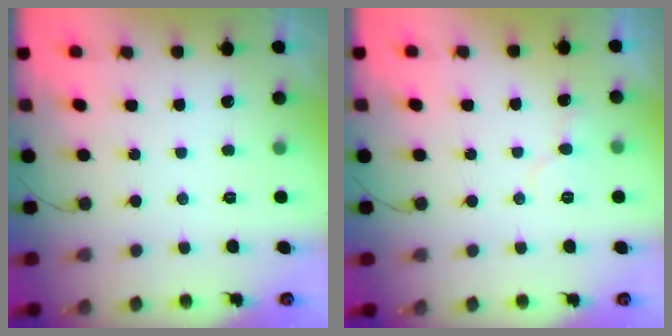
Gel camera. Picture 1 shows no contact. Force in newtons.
{"total": 5.7, "press": 5.7, "slide": 0.4}